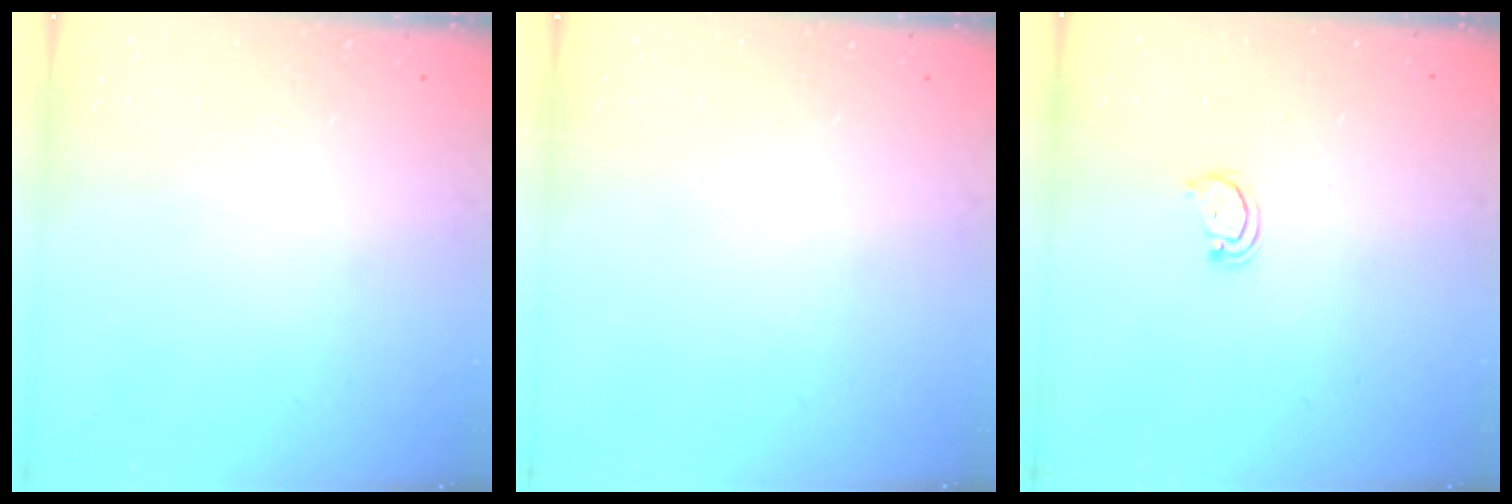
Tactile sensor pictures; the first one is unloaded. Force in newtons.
{"total": 0.0}
{"total": 2.1, "press": 2.1, "slide": 0.2}